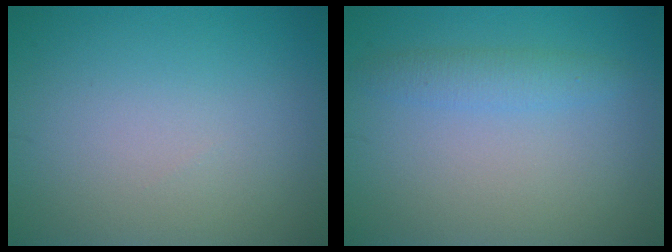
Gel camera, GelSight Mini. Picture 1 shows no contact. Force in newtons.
{"total": 2.0, "press": 2.0, "slide": 0.1}